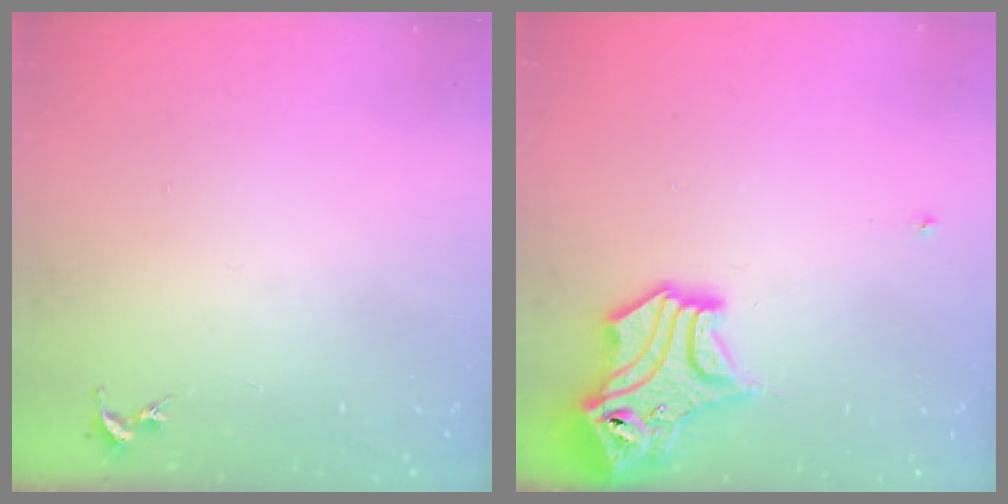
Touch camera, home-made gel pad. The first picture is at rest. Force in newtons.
{"total": 14.1, "press": 14.0, "slide": 1.9}